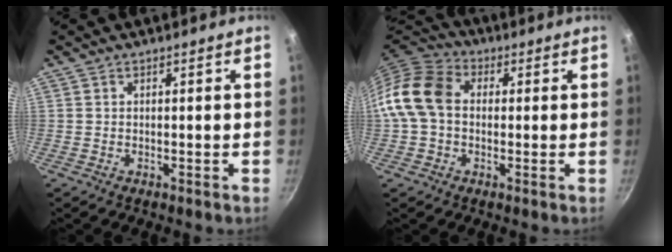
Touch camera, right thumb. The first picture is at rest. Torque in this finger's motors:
{"motor_torque": [-0.25, 0.65, 0.36, -0.35, 0.17]}